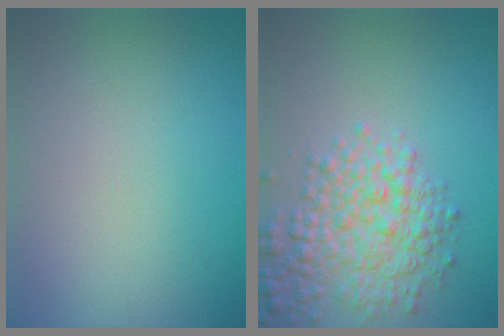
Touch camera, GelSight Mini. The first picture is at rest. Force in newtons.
{"total": 5.1, "press": 5.1, "slide": 0.2}